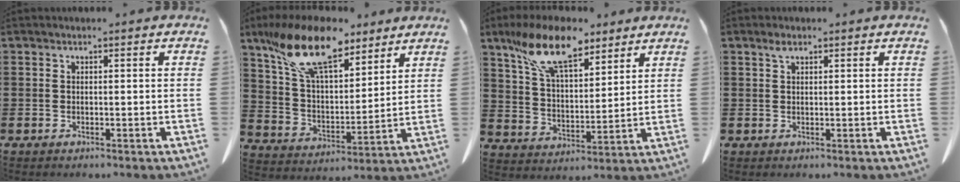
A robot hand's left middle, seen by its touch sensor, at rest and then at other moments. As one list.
[{"total": 15.2, "force": [10.6, 5.6, 9.4], "torque": [-0.211, -0.033, 0.190]}, {"total": 12.5, "force": [8.8, 4.5, 7.6], "torque": [-0.162, -0.018, 0.163]}, {"total": 1.4, "force": [0.8, 0.6, 1.0], "torque": [-0.022, 0.001, 0.015]}]